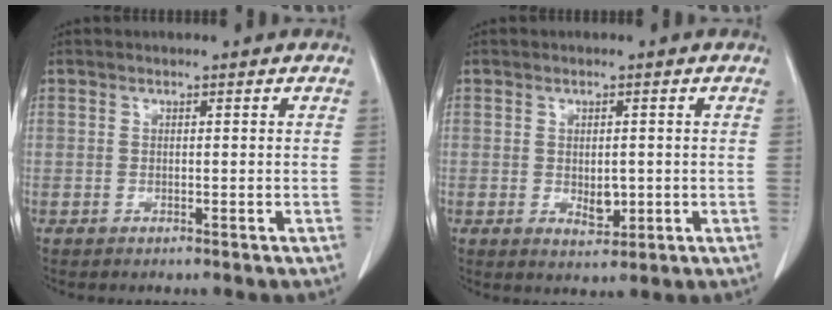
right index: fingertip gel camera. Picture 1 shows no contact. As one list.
[{"total": 3.0, "force": [-0.4, 1.7, 2.5], "torque": [-0.040, -0.005, 0.004]}]